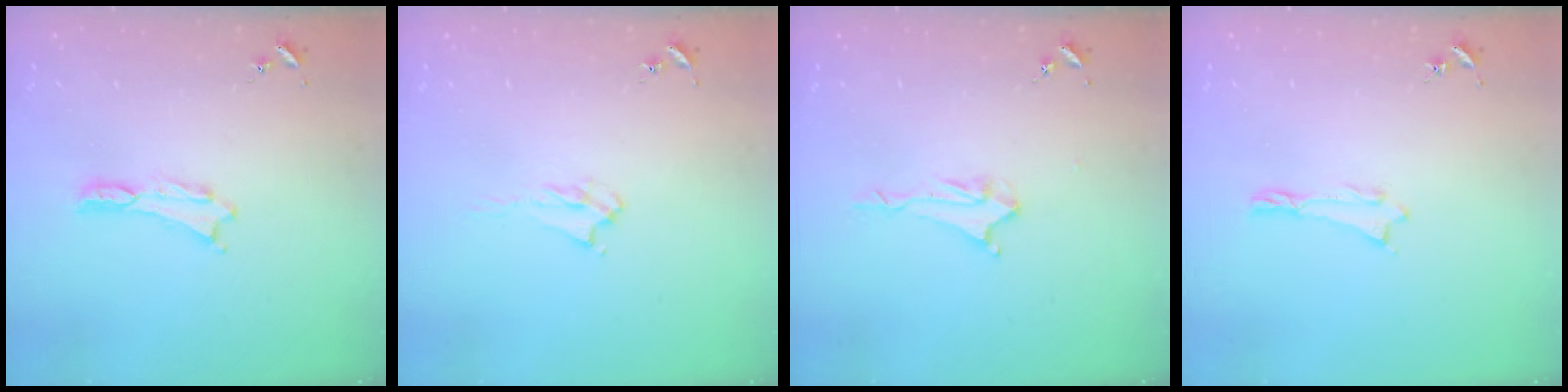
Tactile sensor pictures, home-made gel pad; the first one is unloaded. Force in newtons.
{"total": 2.2, "press": 2.2, "slide": 0.4}
{"total": 2.0, "press": 2.0, "slide": 0.4}
{"total": 0.0}